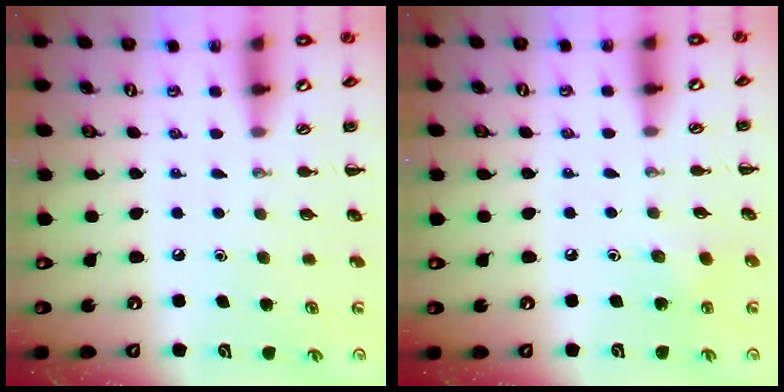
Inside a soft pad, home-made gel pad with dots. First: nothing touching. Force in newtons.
{"total": 6.3, "press": 6.0, "slide": 1.7}